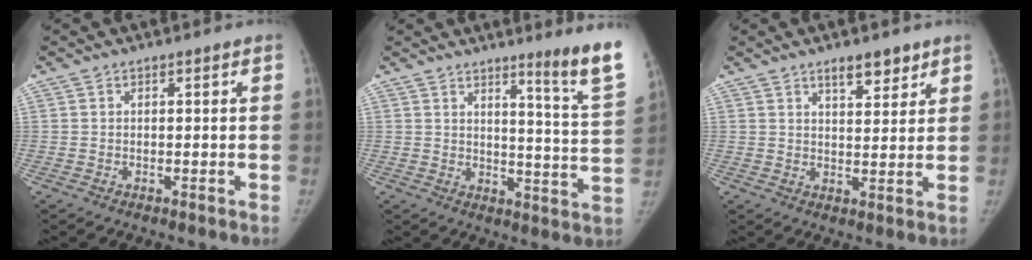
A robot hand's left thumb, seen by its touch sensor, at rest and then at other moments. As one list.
[{"total": 11.7, "force": [8.2, -0.8, 8.3], "torque": [-0.102, -0.083, 0.104]}, {"total": 5.3, "force": [3.8, 2.1, 3.1], "torque": [-0.022, -0.025, 0.058]}]